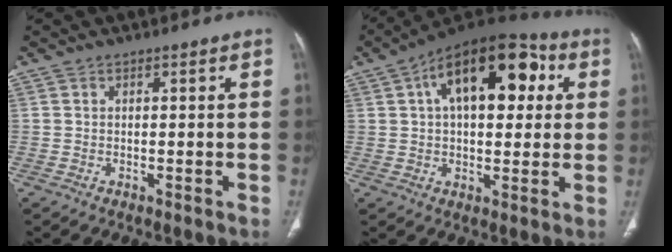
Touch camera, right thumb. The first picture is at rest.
{"total": 20.1, "force": [5.7, 10.7, 16.1], "torque": [-0.205, 0.024, 0.075]}